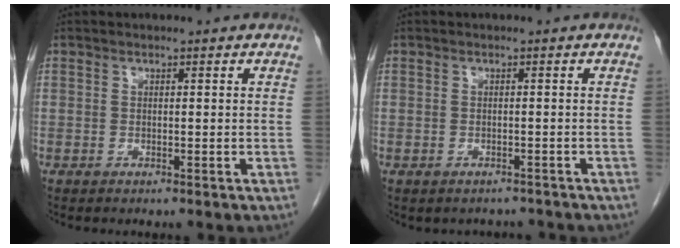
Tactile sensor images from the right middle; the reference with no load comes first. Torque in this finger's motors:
{"motor_torque": [0.14, -0.13, 0.00, 0.00]}